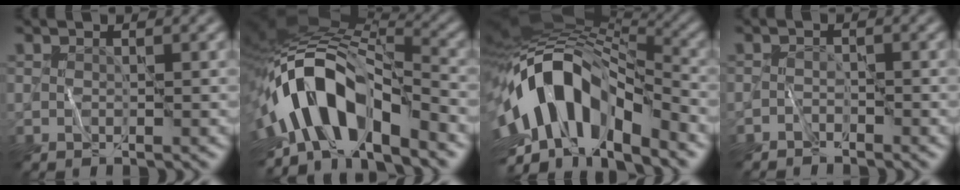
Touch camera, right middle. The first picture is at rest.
{"total": 11.9, "force": [-5.3, 5.6, 9.2], "torque": [-0.152, 0.011, -0.098]}
{"total": 13.7, "force": [-4.0, 7.3, 10.9], "torque": [-0.195, 0.014, -0.078]}
{"total": 1.1, "force": [-1.0, 0.4, 0.1], "torque": [0.001, 0.006, -0.021]}